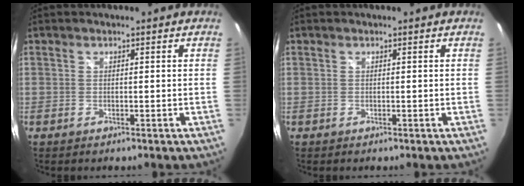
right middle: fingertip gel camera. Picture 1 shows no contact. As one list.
[{"total": 0.0}]